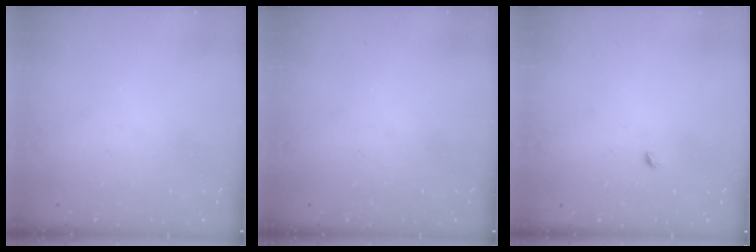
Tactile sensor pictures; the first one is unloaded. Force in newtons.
{"total": 0.0}
{"total": 2.7, "press": 2.6, "slide": 0.6}